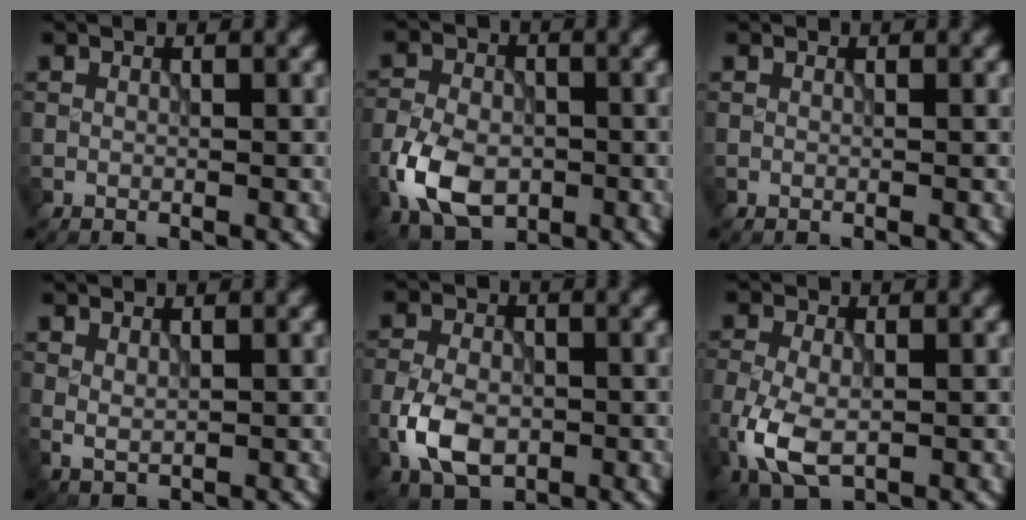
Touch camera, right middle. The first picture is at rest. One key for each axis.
{"total": 6.9, "fx": -2.6, "fy": 4.5, "fz": 4.6, "tx": -0.096, "ty": -0.006, "tz": -0.056}
{"total": 0.0}
{"total": 1.0, "fx": 0.6, "fy": 0.4, "fz": 0.7, "tx": -0.018, "ty": -0.002, "tz": 0.016}
{"total": 5.7, "fx": -1.9, "fy": 3.6, "fz": 3.9, "tx": -0.083, "ty": -0.004, "tz": -0.041}
{"total": 5.2, "fx": -1.5, "fy": 3.0, "fz": 4.0, "tx": -0.095, "ty": -0.010, "tz": -0.029}